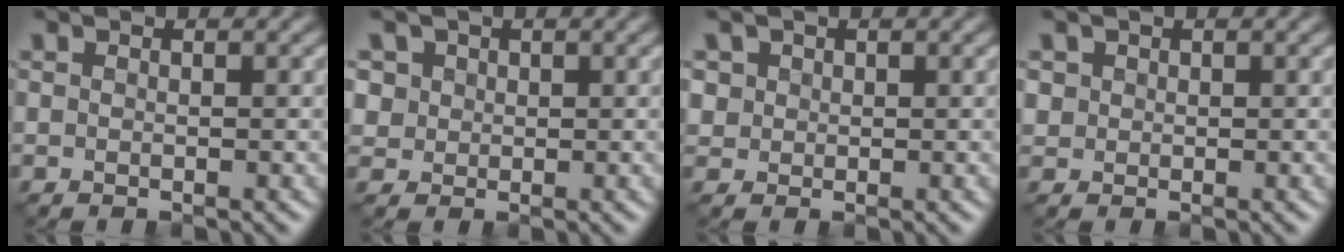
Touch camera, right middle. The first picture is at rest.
{"total": 3.4, "force": [1.6, 2.8, 1.1], "torque": [-0.033, 0.009, 0.033]}
{"total": 2.0, "force": [0.9, 1.8, 0.5], "torque": [-0.016, 0.002, 0.030]}
{"total": 1.0, "force": [0.3, 1.0, 0.1], "torque": [0.003, -0.004, 0.007]}